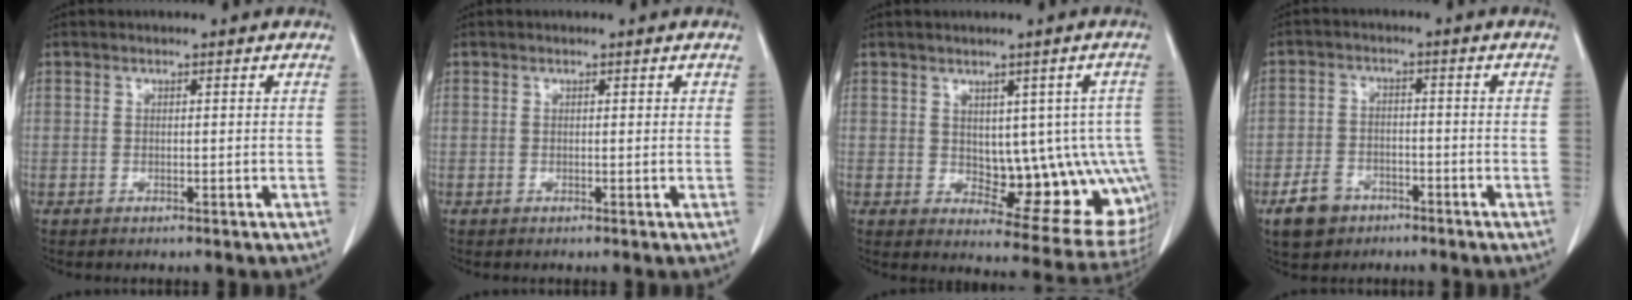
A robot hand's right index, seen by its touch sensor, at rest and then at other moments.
{"total": 0.7, "force": [0.3, 0.2, 0.6], "torque": [-0.009, 0.001, 0.005]}
{"total": 11.4, "force": [0.1, 5.9, 9.8], "torque": [-0.094, 0.009, 0.020]}
{"total": 5.9, "force": [-3.6, 4.0, 2.3], "torque": [-0.052, 0.003, -0.059]}